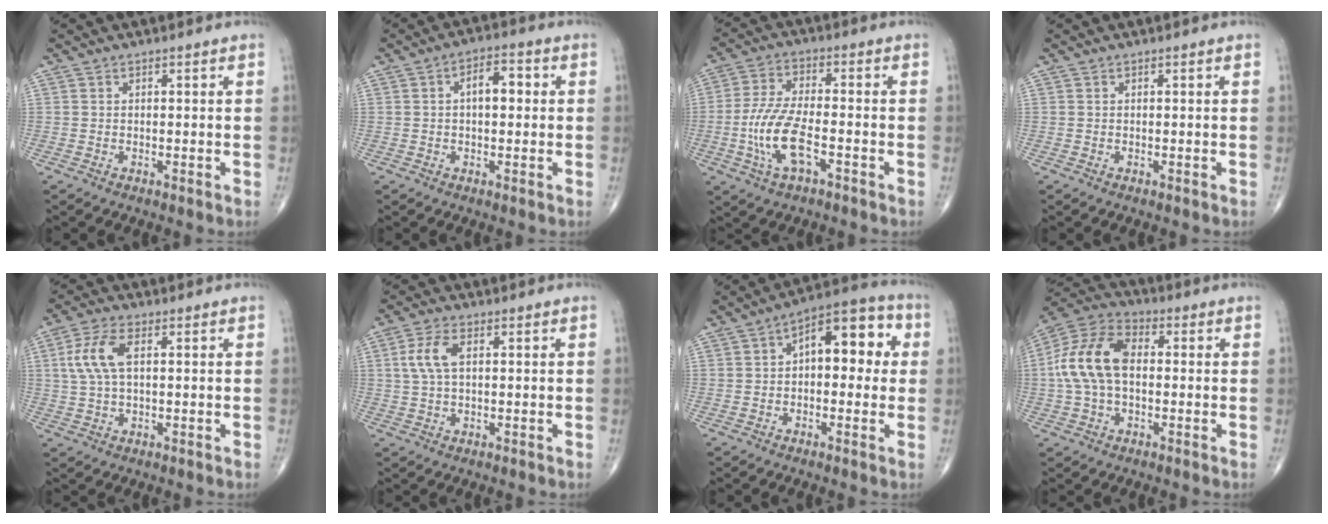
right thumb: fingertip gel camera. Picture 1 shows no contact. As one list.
[{"total": 5.3, "force": [0.5, 2.8, 4.4], "torque": [-0.058, 0.017, 0.001]}, {"total": 10.6, "force": [-3.3, 4.2, 9.1], "torque": [-0.198, 0.017, -0.065]}, {"total": 0.0}, {"total": 7.4, "force": [1.5, 3.5, 6.3], "torque": [-0.148, 0.012, 0.030]}, {"total": 5.5, "force": [1.2, 2.7, 4.6], "torque": [-0.111, 0.009, 0.023]}, {"total": 13.3, "force": [1.9, 7.0, 11.1], "torque": [-0.116, 0.039, 0.017]}, {"total": 13.6, "force": [0.3, 8.4, 10.7], "torque": [-0.216, 0.035, -0.004]}]